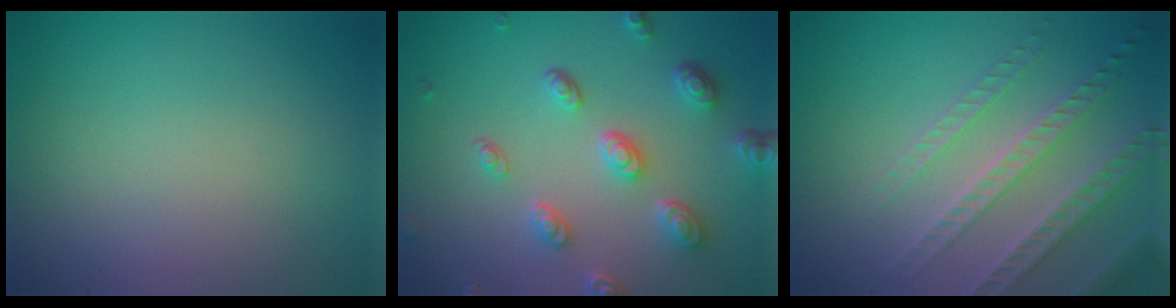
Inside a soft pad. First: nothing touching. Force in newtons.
{"total": 4.8, "press": 3.7, "slide": 3.1}
{"total": 3.9, "press": 3.7, "slide": 1.0}